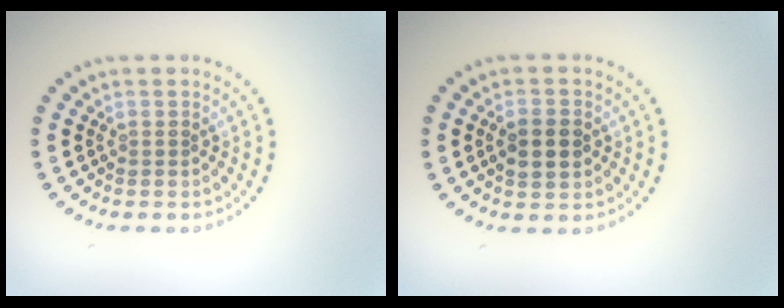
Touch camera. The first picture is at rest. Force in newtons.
{"total": 2.7, "press": 2.7, "slide": 0.2}